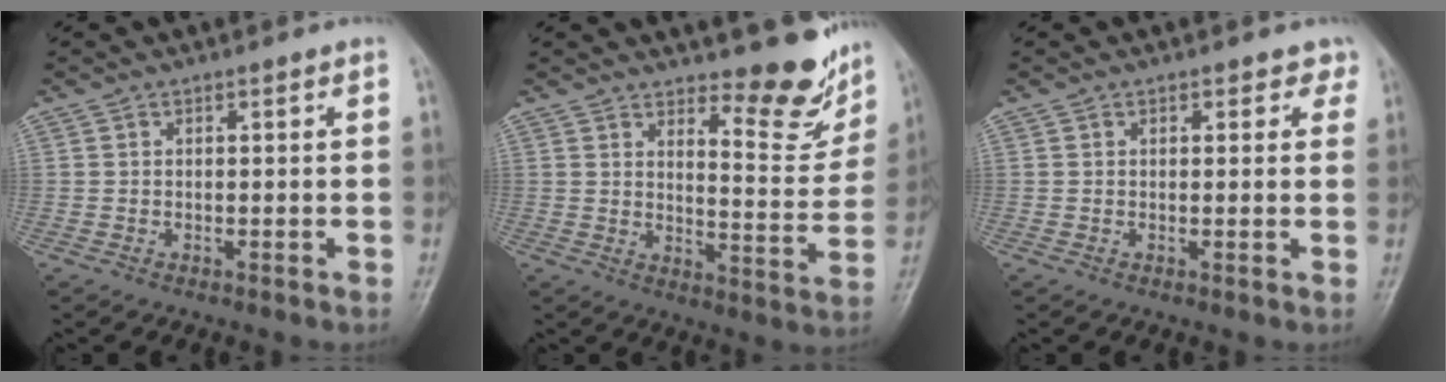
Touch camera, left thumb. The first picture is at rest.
{"total": 11.3, "force": [8.7, 3.5, 6.2], "torque": [-0.042, -0.074, 0.125]}
{"total": 2.3, "force": [1.3, 1.5, 1.0], "torque": [0.017, -0.003, 0.010]}